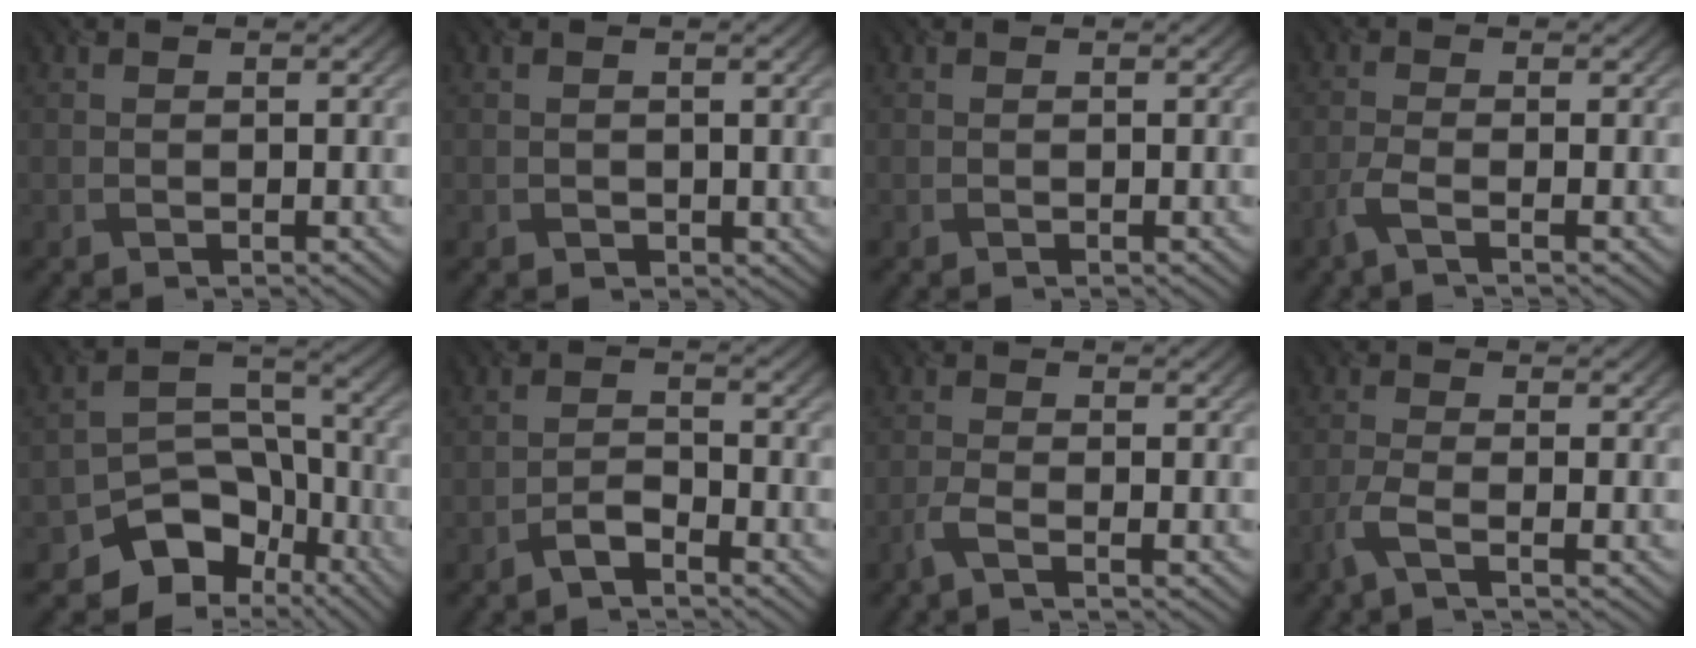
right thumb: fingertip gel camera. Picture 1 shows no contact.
{"total": 0.8, "force": [-0.1, 0.8, 0.1], "torque": [-0.004, -0.007, -0.005]}
{"total": 0.0}
{"total": 2.6, "force": [-1.5, 0.4, 2.1], "torque": [-0.046, 0.002, -0.042]}
{"total": 10.6, "force": [-6.5, 6.9, 4.7], "torque": [-0.070, -0.015, -0.112]}
{"total": 2.5, "force": [-2.0, 0.7, 1.3], "torque": [-0.023, 0.006, -0.044]}
{"total": 2.2, "force": [-1.4, 0.3, 1.7], "torque": [-0.038, 0.002, -0.038]}
{"total": 3.0, "force": [-1.7, 0.5, 2.4], "torque": [-0.054, 0.002, -0.049]}